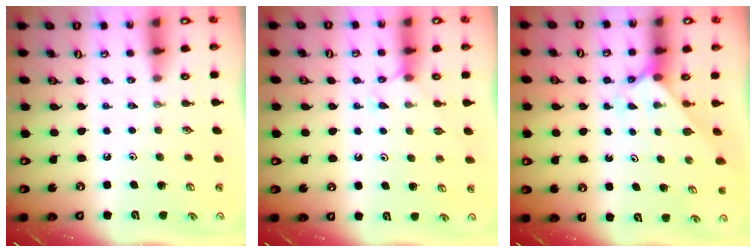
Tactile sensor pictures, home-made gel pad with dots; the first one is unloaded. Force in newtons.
{"total": 5.9, "press": 5.8, "slide": 0.7}
{"total": 2.4, "press": 2.4, "slide": 0.1}